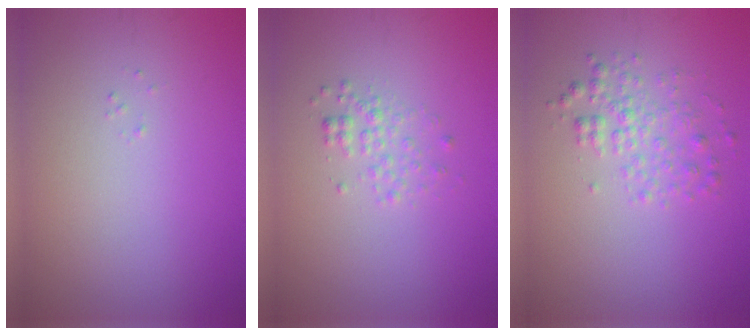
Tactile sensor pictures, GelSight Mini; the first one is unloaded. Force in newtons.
{"total": 1.4, "press": 1.4, "slide": 0.1}
{"total": 2.4, "press": 2.4, "slide": 0.1}